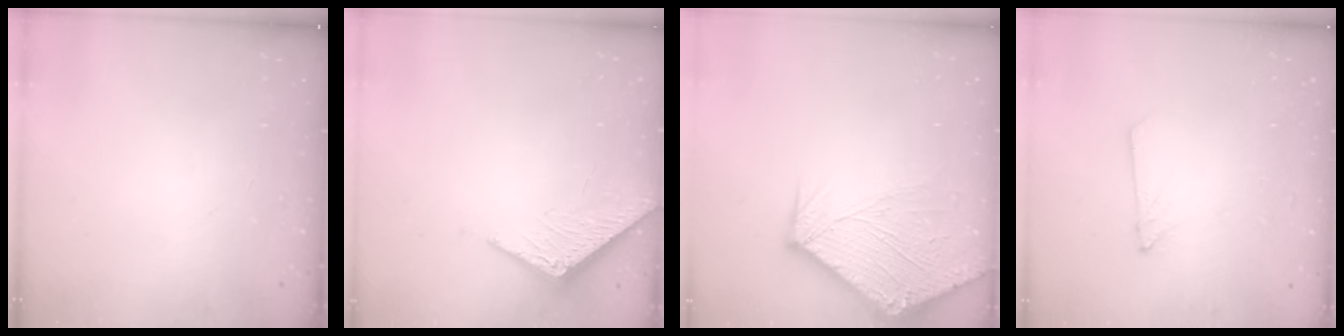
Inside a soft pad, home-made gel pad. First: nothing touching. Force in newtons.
{"total": 4.0, "press": 4.0, "slide": 0.1}
{"total": 9.6, "press": 9.5, "slide": 1.2}
{"total": 2.4, "press": 2.4, "slide": 0.2}